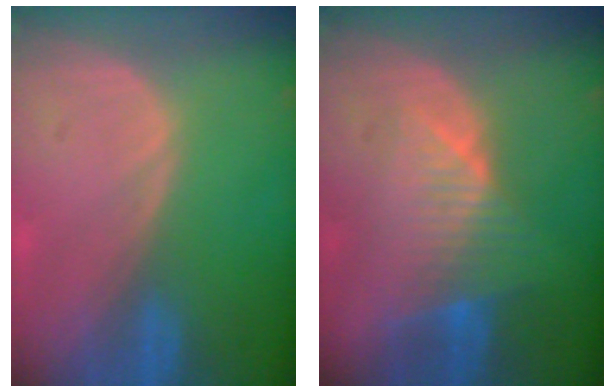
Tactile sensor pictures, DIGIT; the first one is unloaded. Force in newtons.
{"total": 8.0, "press": 6.9, "slide": 4.0}